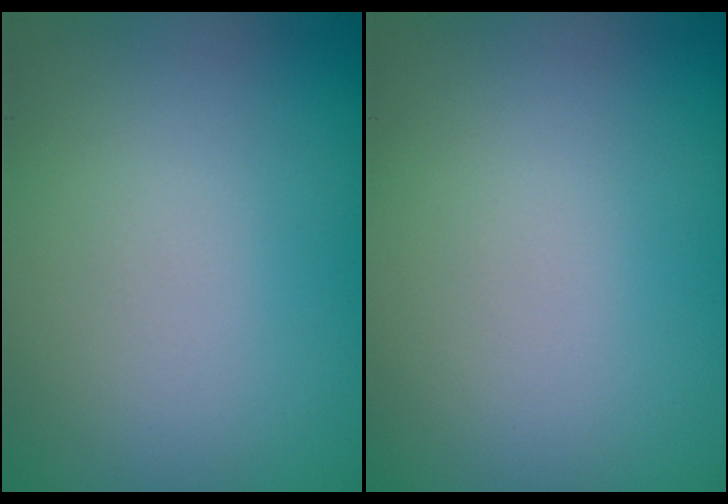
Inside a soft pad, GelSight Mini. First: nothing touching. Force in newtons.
{"total": 0.0}